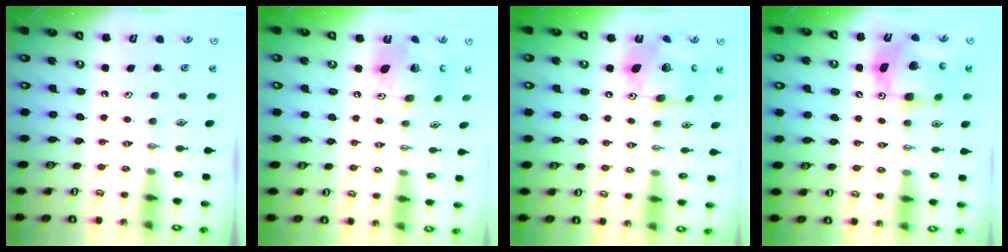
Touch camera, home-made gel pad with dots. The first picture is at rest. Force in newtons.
{"total": 15.6, "press": 15.5, "slide": 1.6}
{"total": 15.3, "press": 15.2, "slide": 1.5}
{"total": 14.4, "press": 14.1, "slide": 2.6}